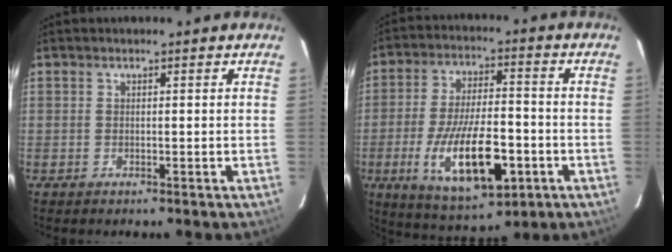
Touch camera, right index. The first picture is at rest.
{"total": 17.4, "force": [-6.1, 6.8, 14.9], "torque": [-0.292, -0.018, -0.089]}